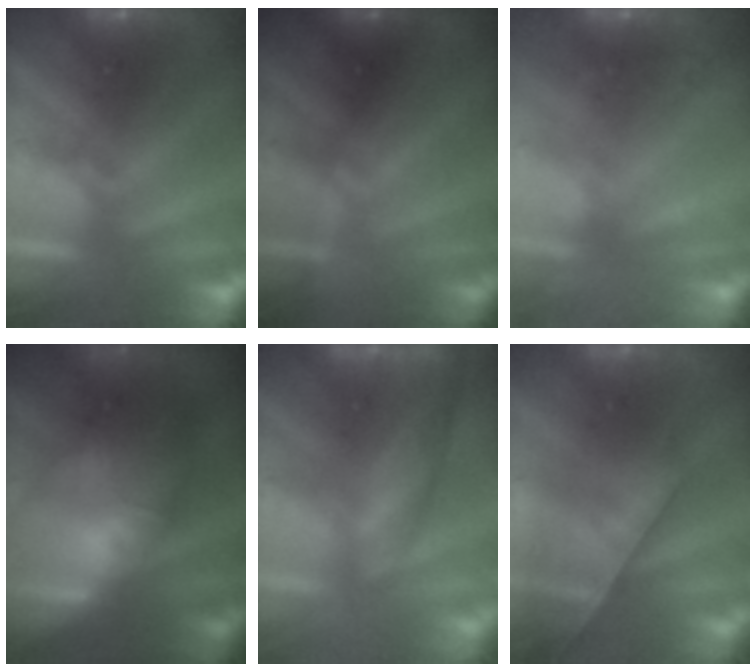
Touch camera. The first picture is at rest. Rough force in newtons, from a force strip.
{"total": 1.6}
{"total": 2.4}
{"total": 7.6}
{"total": 3.7}
{"total": 4.7}